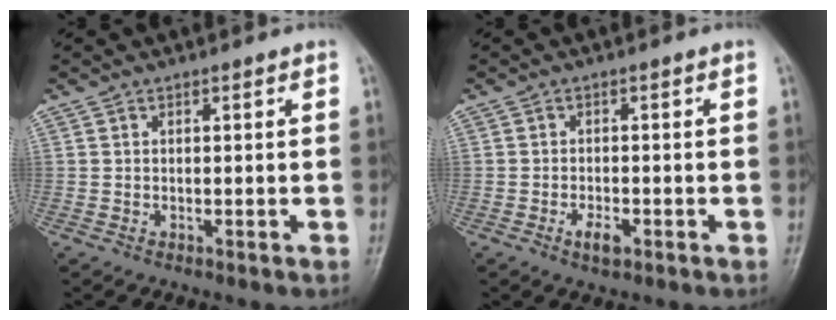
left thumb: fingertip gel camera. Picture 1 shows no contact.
{"total": 2.8, "force": [-1.4, 1.3, 2.1], "torque": [-0.037, 0.005, -0.023]}